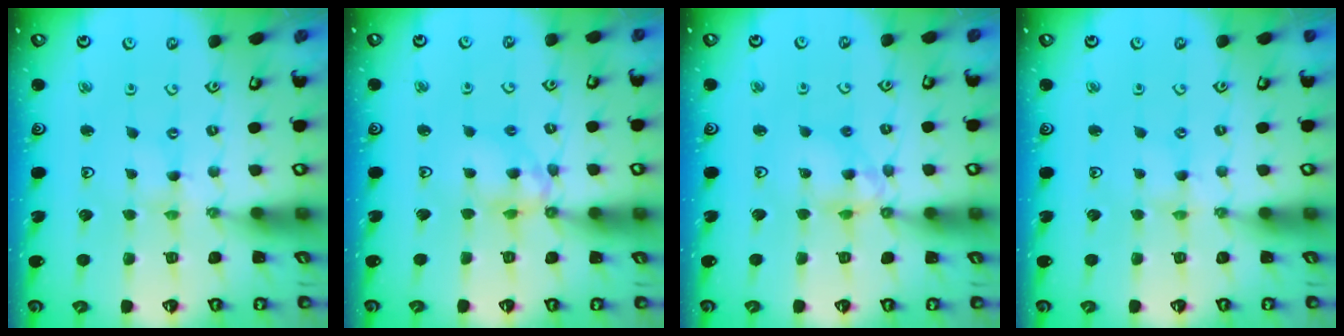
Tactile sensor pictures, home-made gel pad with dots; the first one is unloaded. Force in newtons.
{"total": 11.0, "press": 10.9, "slide": 1.2}
{"total": 9.1, "press": 9.1, "slide": 0.7}
{"total": 0.8, "press": 0.7, "slide": 0.2}